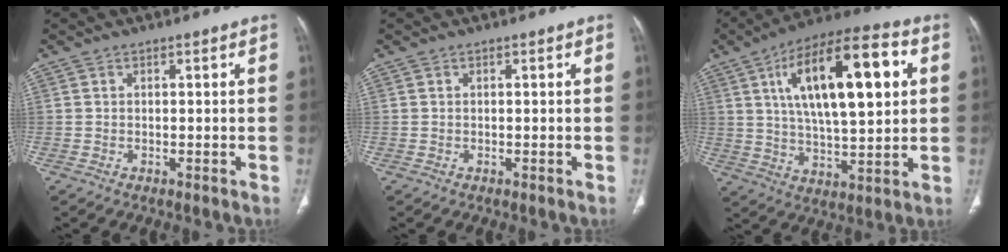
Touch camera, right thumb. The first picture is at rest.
{"total": 0.0}
{"total": 22.4, "force": [6.3, 8.5, 19.8], "torque": [-0.308, 0.000, 0.098]}